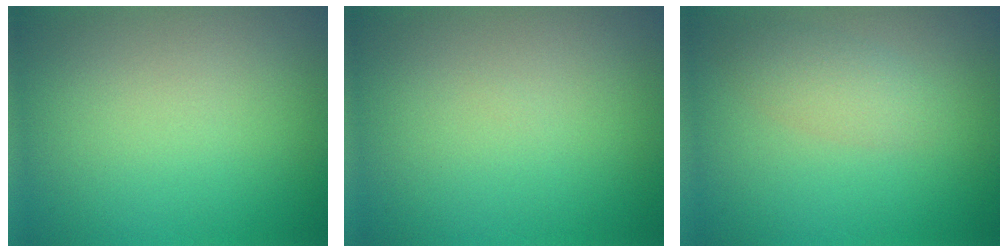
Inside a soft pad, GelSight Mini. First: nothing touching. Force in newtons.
{"total": 0.0}
{"total": 2.1, "press": 2.1, "slide": 0.0}